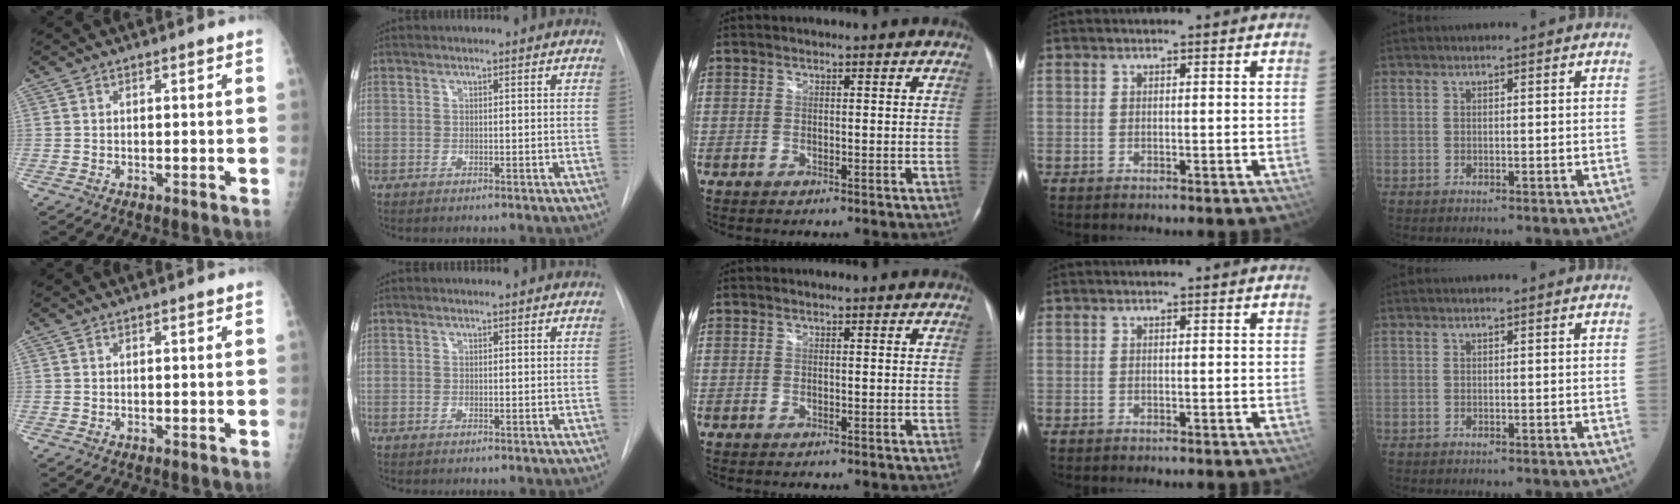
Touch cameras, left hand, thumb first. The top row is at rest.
{}